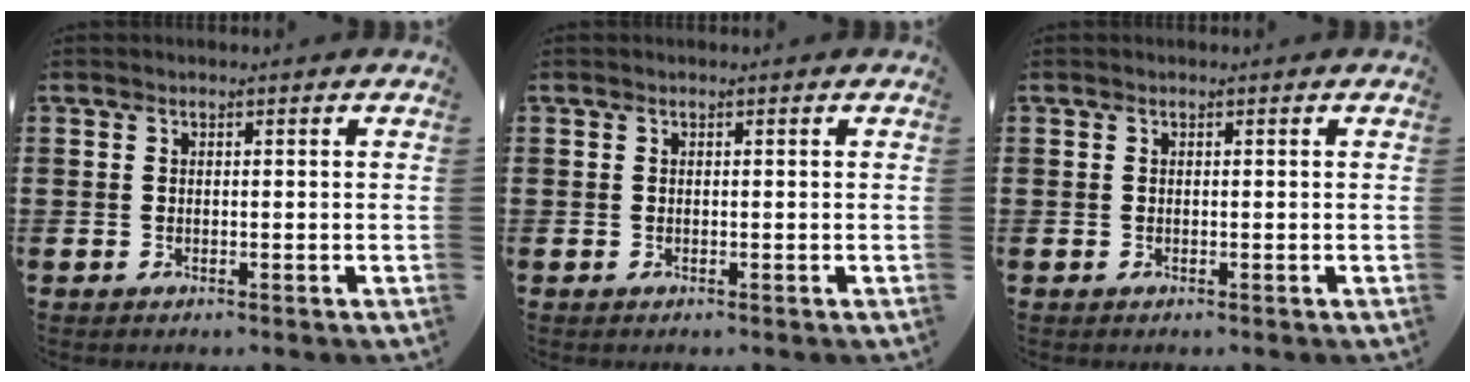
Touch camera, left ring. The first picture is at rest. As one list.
[{"total": 0.0}, {"total": 0.0}]